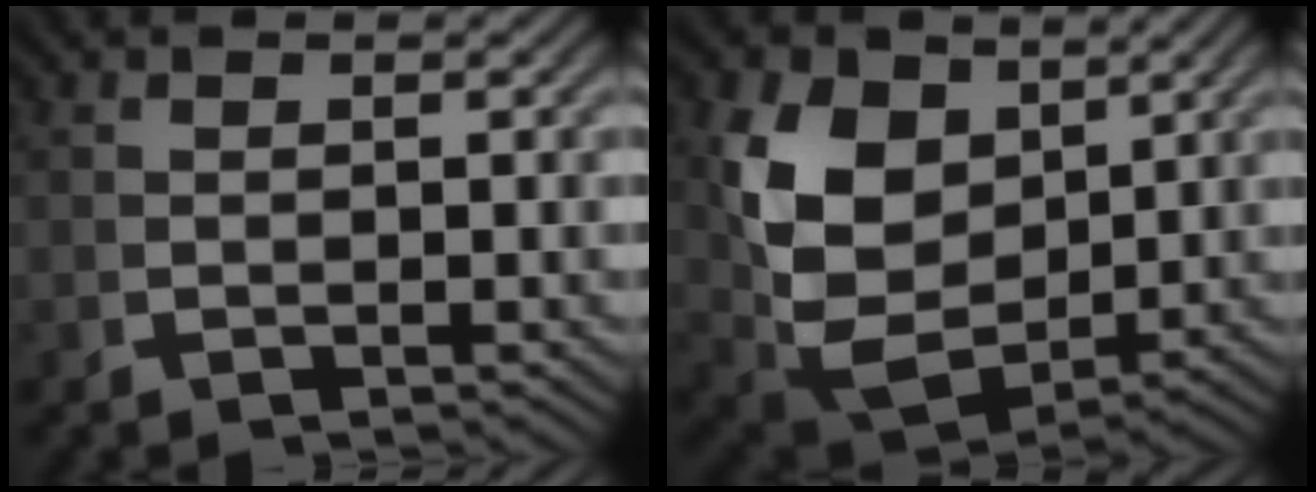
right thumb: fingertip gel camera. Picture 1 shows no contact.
{"total": 11.5, "force": [-0.1, 8.5, 7.8], "torque": [-0.204, -0.062, 0.026]}